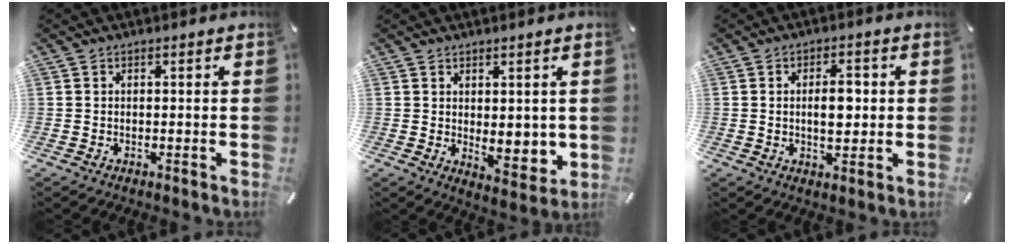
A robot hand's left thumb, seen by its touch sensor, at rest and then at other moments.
{"total": 5.4, "force": [1.4, 3.6, 3.8], "torque": [-0.029, -0.015, 0.026]}
{"total": 6.7, "force": [0.2, 3.6, 5.7], "torque": [-0.090, -0.001, -0.004]}